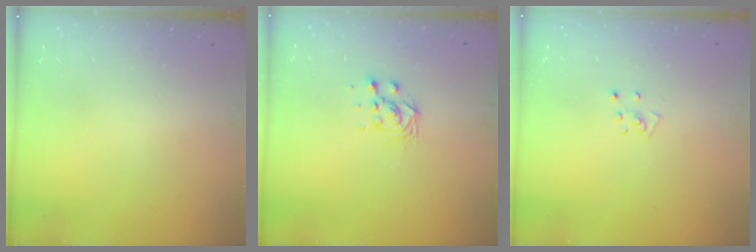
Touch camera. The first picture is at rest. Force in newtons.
{"total": 7.3, "press": 7.3, "slide": 0.4}
{"total": 3.9, "press": 3.9, "slide": 0.3}